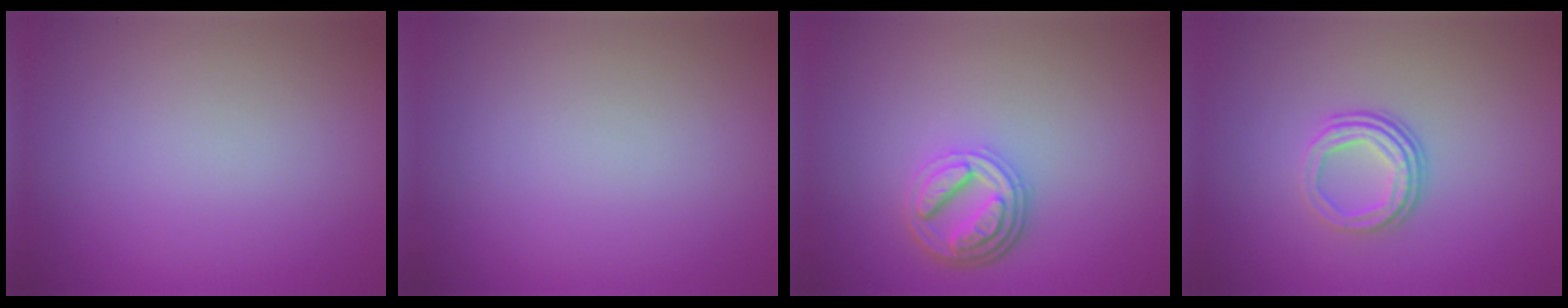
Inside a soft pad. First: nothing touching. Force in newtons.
{"total": 0.0}
{"total": 4.4, "press": 3.4, "slide": 2.8}
{"total": 3.1, "press": 2.3, "slide": 2.1}